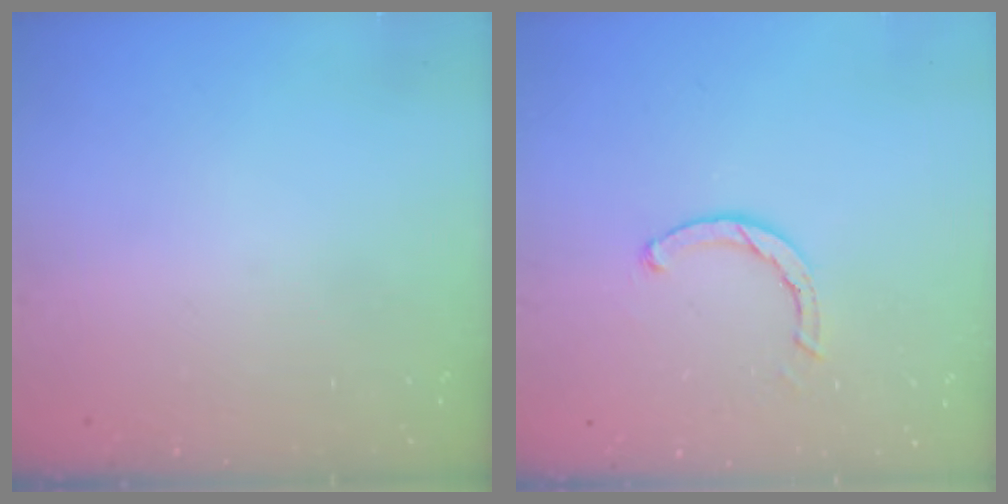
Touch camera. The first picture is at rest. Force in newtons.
{"total": 2.5, "press": 2.5, "slide": 0.1}